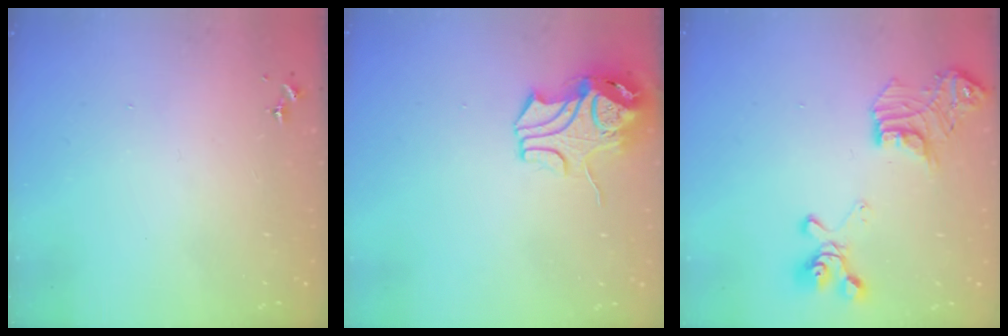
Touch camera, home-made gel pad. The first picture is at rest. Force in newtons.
{"total": 10.5, "press": 10.3, "slide": 1.7}
{"total": 18.7, "press": 18.6, "slide": 1.6}